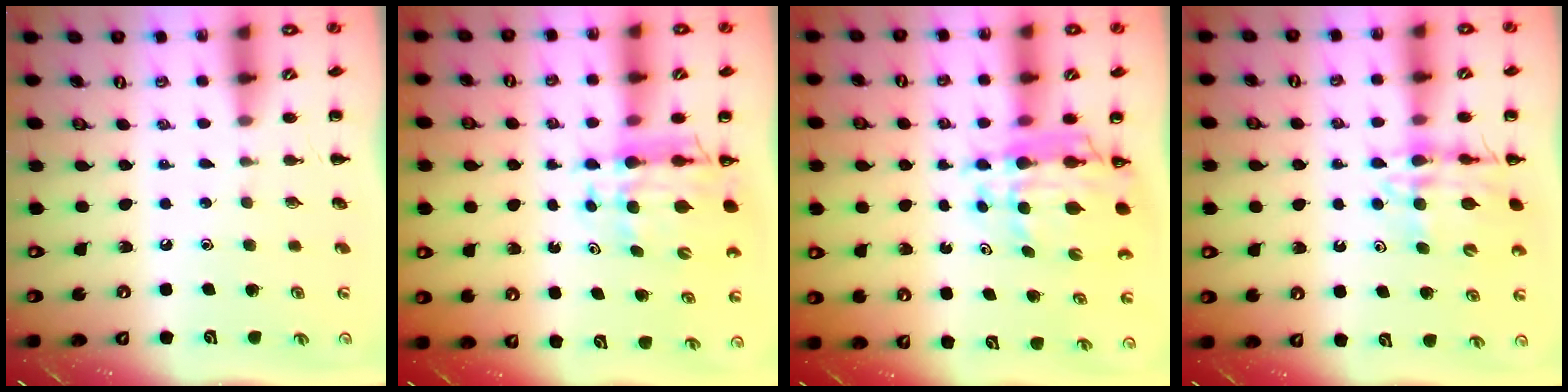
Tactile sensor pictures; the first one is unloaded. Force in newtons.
{"total": 9.3, "press": 8.9, "slide": 2.8}
{"total": 10.7, "press": 10.2, "slide": 3.1}
{"total": 12.1, "press": 11.7, "slide": 3.2}